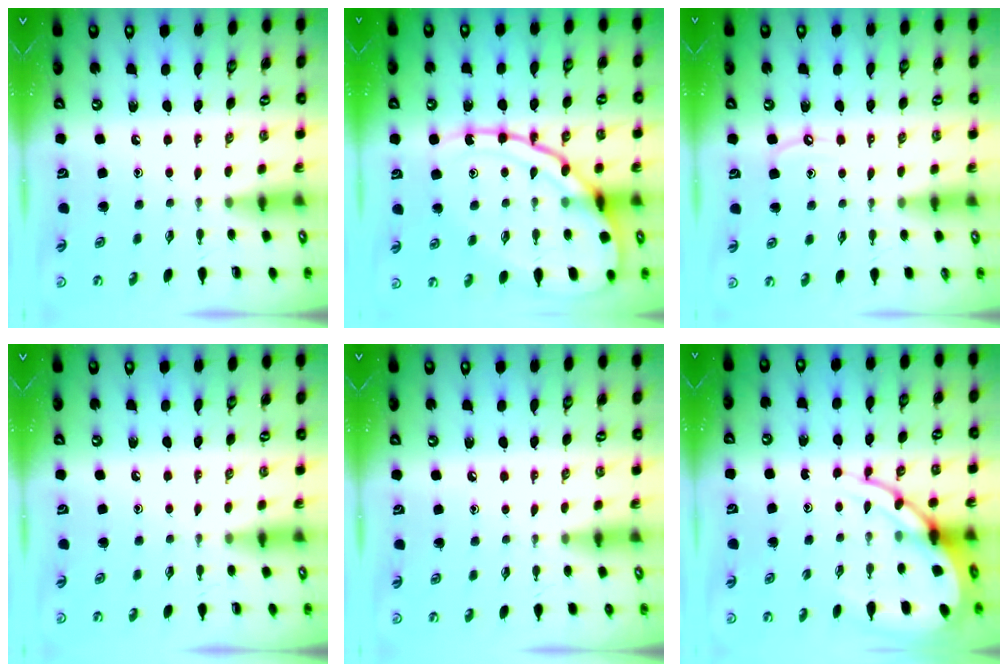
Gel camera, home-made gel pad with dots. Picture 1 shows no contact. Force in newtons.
{"total": 19.4, "press": 19.3, "slide": 2.0}
{"total": 5.4, "press": 5.4, "slide": 0.6}
{"total": 0.0}
{"total": 3.2, "press": 3.1, "slide": 0.5}
{"total": 12.5, "press": 12.5, "slide": 1.1}